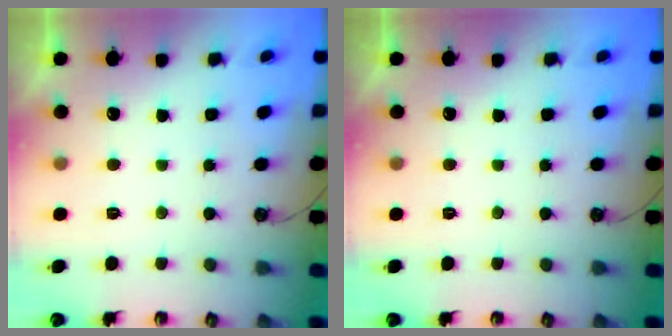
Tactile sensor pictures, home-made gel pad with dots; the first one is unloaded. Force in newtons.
{"total": 0.0}